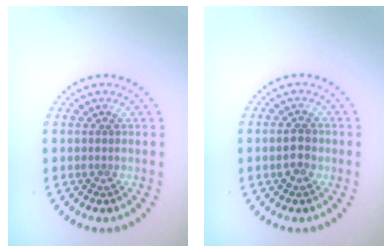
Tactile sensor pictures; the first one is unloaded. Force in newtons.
{"total": 1.9, "press": 1.9, "slide": 0.2}